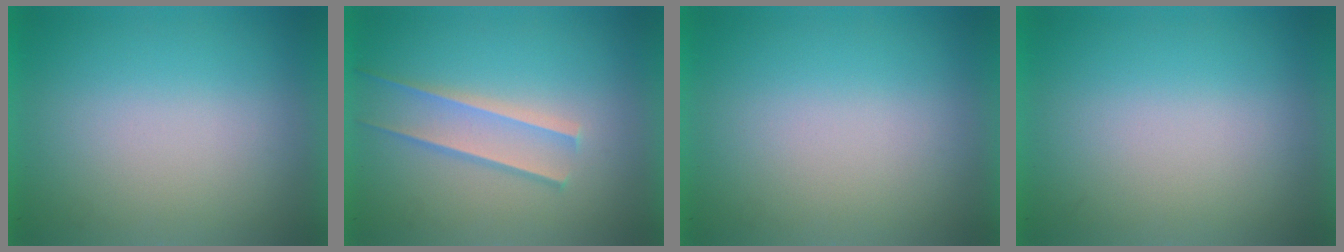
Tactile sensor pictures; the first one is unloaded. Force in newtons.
{"total": 1.7}
{"total": 0.0}
{"total": 0.0}